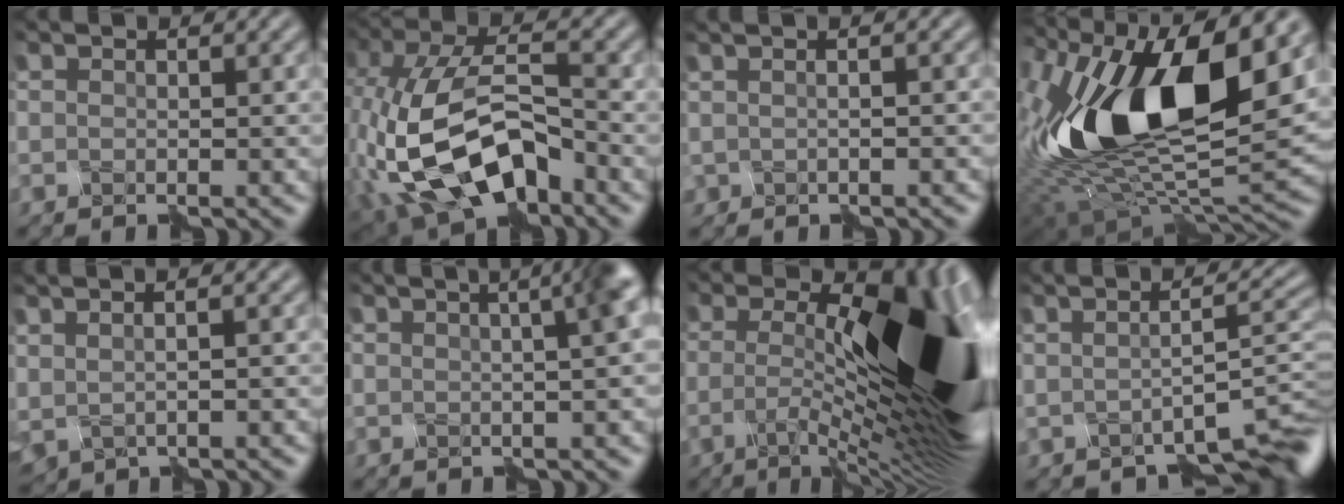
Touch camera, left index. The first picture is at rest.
{"total": 10.5, "force": [-4.0, 5.4, 8.0], "torque": [-0.183, -0.003, -0.069]}
{"total": 1.2, "force": [-0.3, -1.1, -0.3], "torque": [0.003, 0.003, 0.004]}
{"total": 14.9, "force": [3.5, 6.8, 12.8], "torque": [-0.225, 0.005, 0.048]}
{"total": 0.9, "force": [0.5, -0.3, 0.7], "torque": [-0.012, 0.002, 0.027]}
{"total": 7.9, "force": [2.1, 3.4, 6.8], "torque": [-0.018, 0.043, 0.005]}
{"total": 16.5, "force": [-1.1, 5.6, 15.5], "torque": [-0.226, 0.020, -0.018]}
{"total": 4.0, "force": [-2.1, -0.1, 3.3], "torque": [-0.034, -0.002, -0.028]}